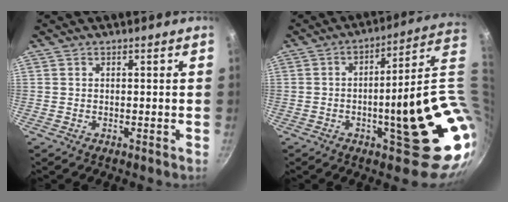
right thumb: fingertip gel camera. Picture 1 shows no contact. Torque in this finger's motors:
{"motor_torque": [2.49, 2.51, 1.98, -0.79, 0.24]}